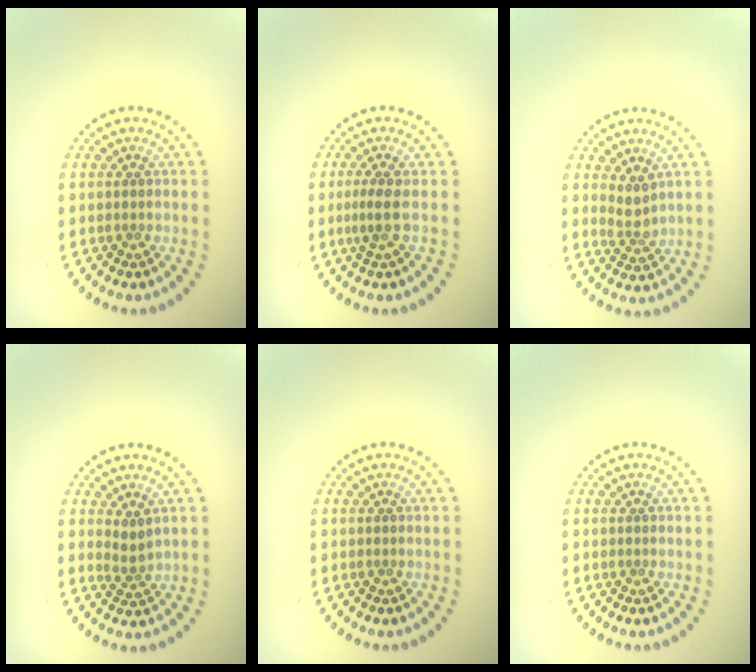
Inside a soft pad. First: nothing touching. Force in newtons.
{"total": 1.7, "press": 1.3, "slide": 1.2}
{"total": 1.9, "press": 1.4, "slide": 1.3}
{"total": 1.8, "press": 1.3, "slide": 1.3}
{"total": 0.0}
{"total": 0.0}